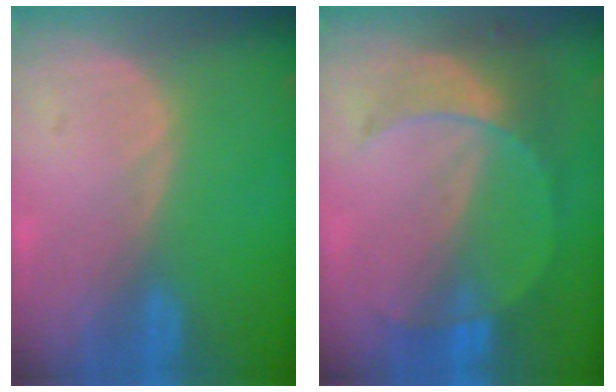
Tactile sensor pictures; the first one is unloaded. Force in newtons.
{"total": 7.6, "press": 6.7, "slide": 3.6}